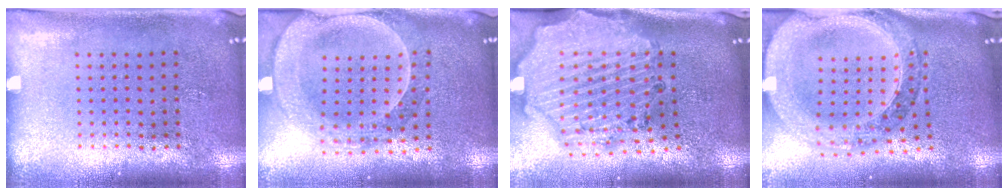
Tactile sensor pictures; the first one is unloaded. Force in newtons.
{"total": 2.4, "press": 2.2, "slide": 1.1}
{"total": 2.9, "press": 2.6, "slide": 1.2}
{"total": 2.5, "press": 2.2, "slide": 1.2}